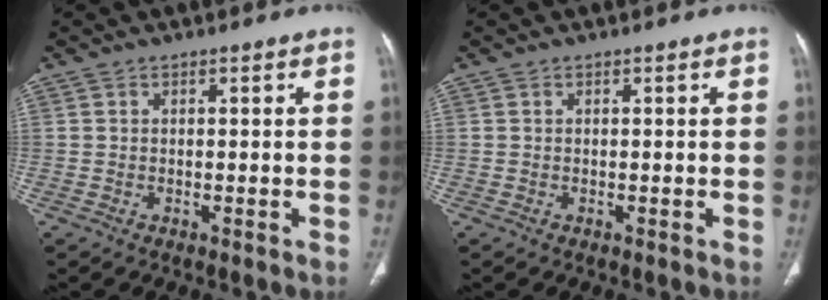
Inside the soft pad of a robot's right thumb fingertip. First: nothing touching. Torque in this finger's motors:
{"motor_torque": [0.45, -0.17, -0.01, 0.00, 0.02]}